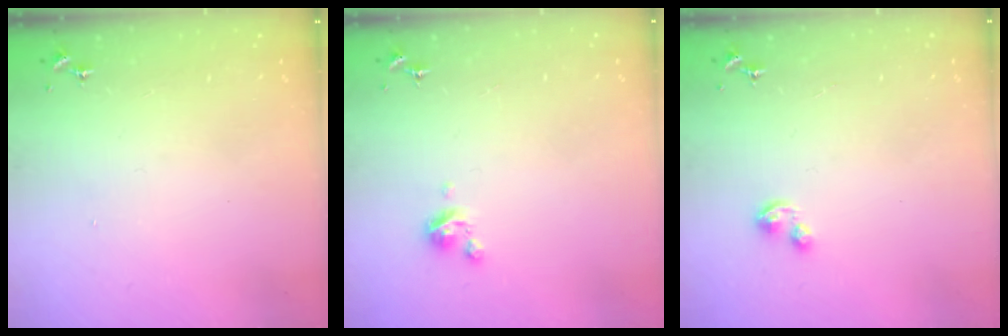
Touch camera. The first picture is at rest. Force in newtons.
{"total": 4.3, "press": 4.3, "slide": 0.3}
{"total": 1.9, "press": 1.9, "slide": 0.3}